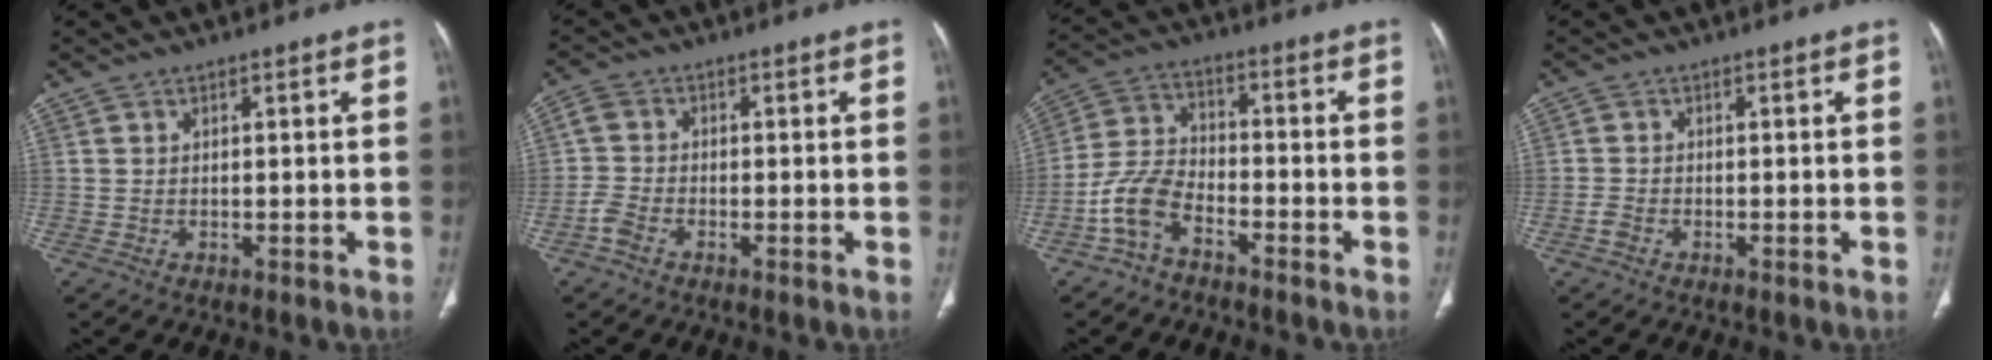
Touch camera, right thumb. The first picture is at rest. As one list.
[{"total": 3.4, "force": [-2.0, 2.1, 1.8], "torque": [-0.045, 0.010, -0.043]}, {"total": 8.1, "force": [-4.8, 4.2, 4.9], "torque": [-0.105, 0.041, -0.105]}, {"total": 1.5, "force": [-0.9, 0.9, 0.7], "torque": [-0.020, 0.003, -0.021]}]